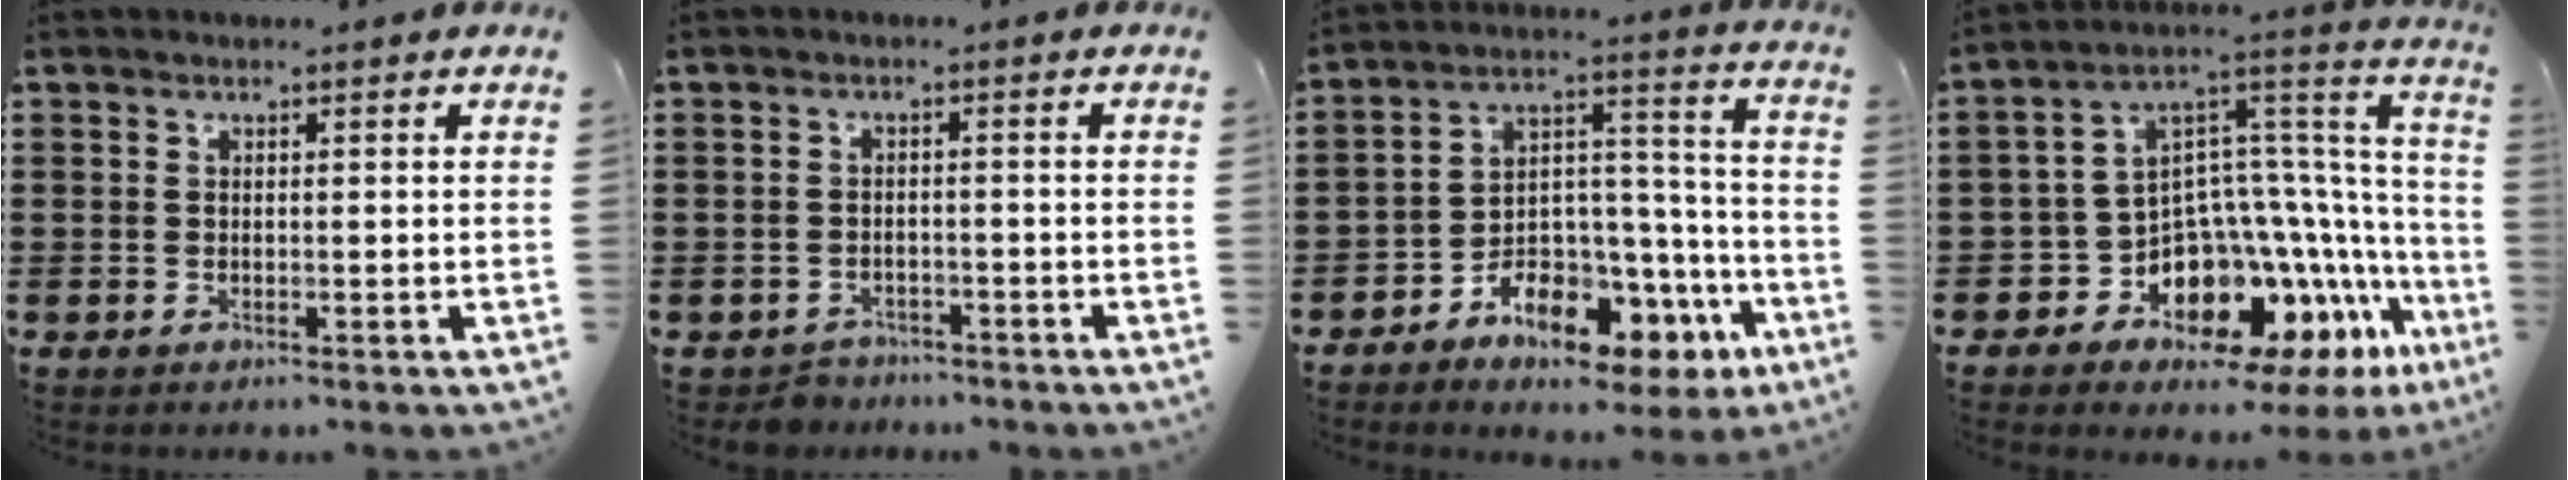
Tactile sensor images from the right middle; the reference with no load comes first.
{"total": 2.5, "force": [-2.4, 0.6, -0.3], "torque": [-0.003, 0.001, -0.054]}
{"total": 8.7, "force": [-6.6, 4.3, 3.6], "torque": [-0.064, 0.017, -0.119]}
{"total": 9.9, "force": [-6.8, 5.4, 4.8], "torque": [-0.112, -0.027, -0.132]}